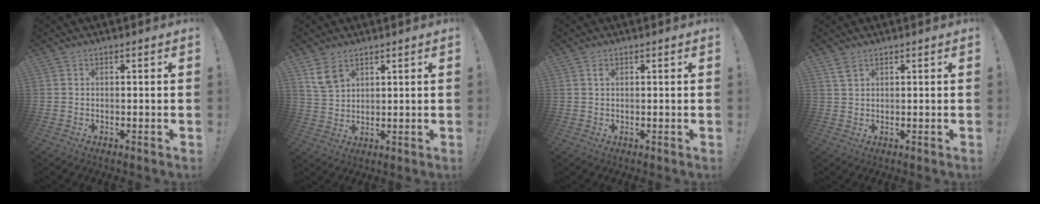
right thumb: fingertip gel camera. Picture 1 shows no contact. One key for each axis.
{"total": 6.8, "fx": 4.4, "fy": 4.1, "fz": 3.2, "tx": -0.053, "ty": -0.015, "tz": 0.086}
{"total": 0.9, "fx": 0.5, "fy": 0.6, "fz": 0.5, "tx": -0.011, "ty": 0.002, "tz": 0.009}
{"total": 2.7, "fx": 1.8, "fy": 1.1, "fz": 1.6, "tx": -0.020, "ty": -0.007, "tz": 0.033}